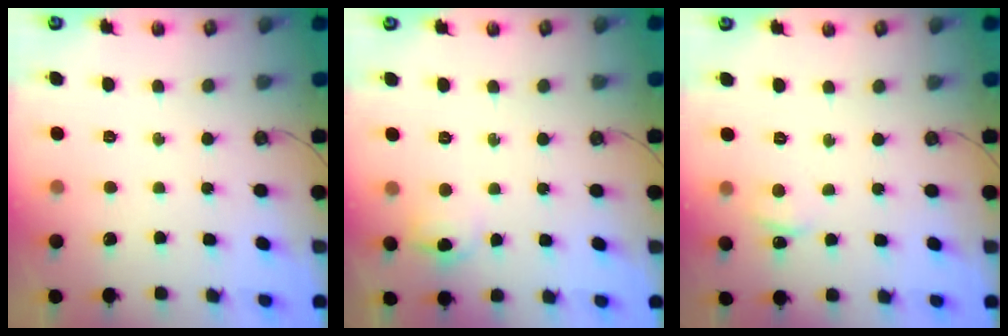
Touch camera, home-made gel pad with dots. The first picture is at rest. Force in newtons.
{"total": 4.7, "press": 4.5, "slide": 1.5}
{"total": 1.9, "press": 1.9, "slide": 0.2}